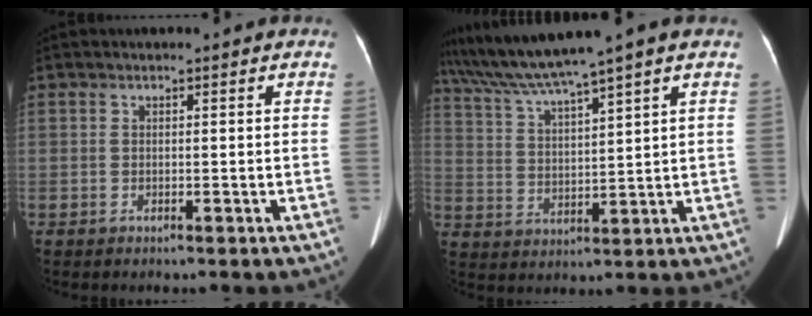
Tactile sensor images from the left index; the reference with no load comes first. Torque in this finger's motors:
{"motor_torque": [-0.15, -1.17, 0.46, 0.21]}